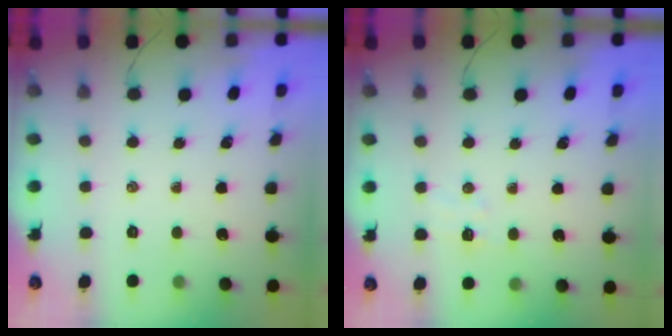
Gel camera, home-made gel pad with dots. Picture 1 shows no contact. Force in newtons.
{"total": 4.6, "press": 4.5, "slide": 0.9}